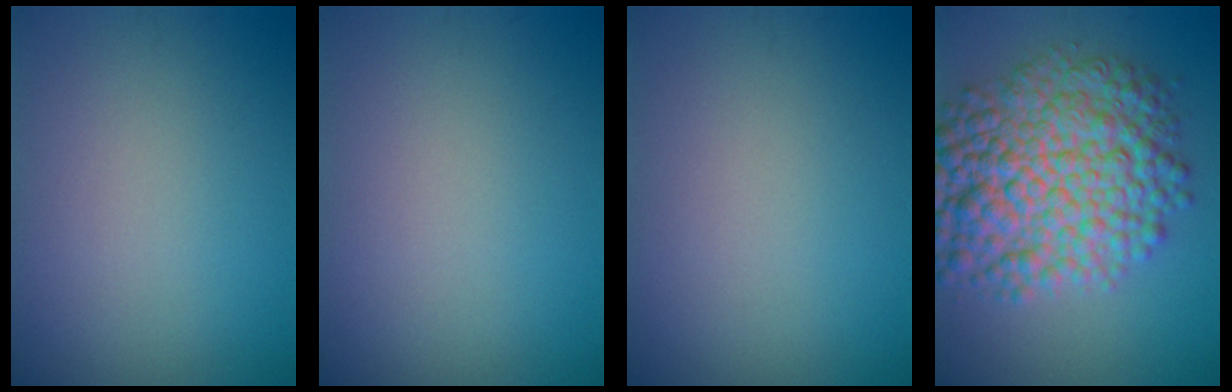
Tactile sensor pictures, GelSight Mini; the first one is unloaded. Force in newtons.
{"total": 0.0}
{"total": 0.0}
{"total": 10.8, "press": 10.8, "slide": 0.1}